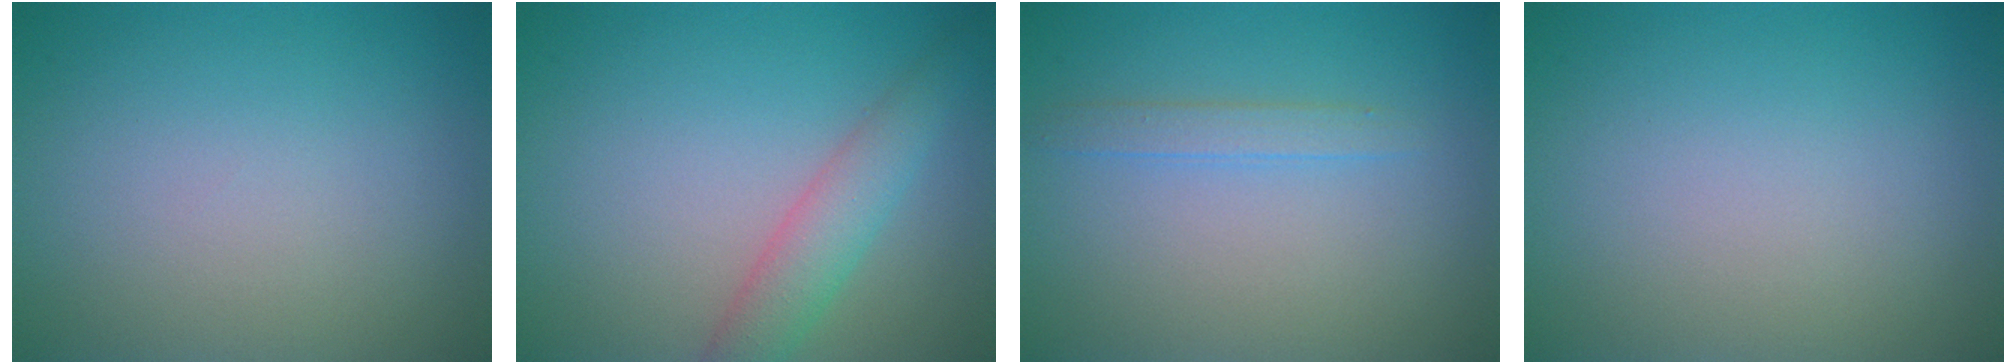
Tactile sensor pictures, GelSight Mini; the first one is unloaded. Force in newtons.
{"total": 3.2, "press": 3.2, "slide": 0.1}
{"total": 1.4, "press": 1.4, "slide": 0.0}
{"total": 0.0}